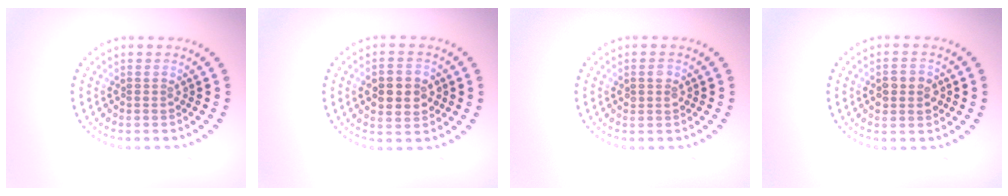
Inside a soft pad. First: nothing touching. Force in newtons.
{"total": 4.5, "press": 4.5, "slide": 0.1}
{"total": 1.2, "press": 1.2, "slide": 0.3}
{"total": 2.4, "press": 2.4, "slide": 0.1}